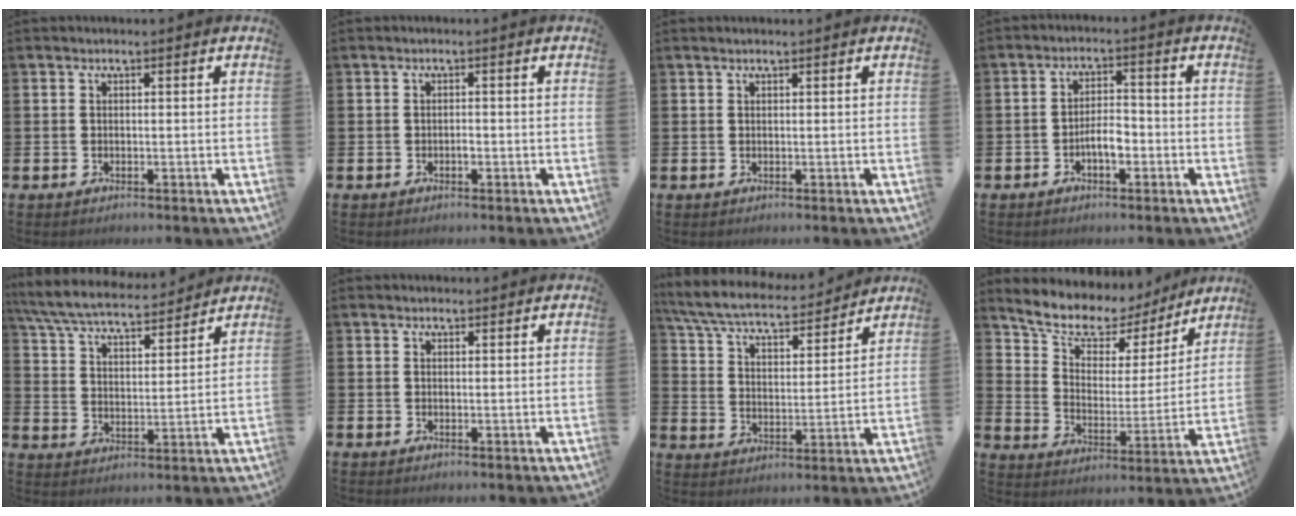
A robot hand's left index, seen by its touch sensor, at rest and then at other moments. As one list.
[{"total": 0.7, "force": [-0.3, 0.3, 0.5], "torque": [-0.009, -0.003, -0.006]}, {"total": 0.5, "force": [0.4, 0.0, 0.3], "torque": [-0.005, 0.002, 0.008]}, {"total": 3.5, "force": [-1.5, 1.4, 2.8], "torque": [-0.049, 0.007, -0.030]}, {"total": 7.0, "force": [6.6, 1.2, 2.1], "torque": [-0.075, -0.040, 0.115]}, {"total": 1.1, "force": [1.0, 0.5, 0.1], "torque": [0.005, 0.002, 0.017]}, {"total": 7.2, "force": [6.7, 1.6, 2.3], "torque": [-0.083, -0.045, 0.114]}, {"total": 8.9, "force": [7.7, 3.8, 2.4], "torque": [-0.090, -0.051, 0.134]}]